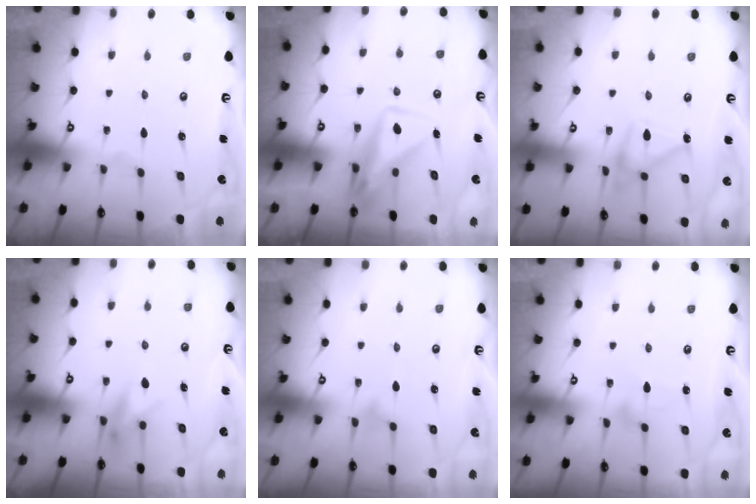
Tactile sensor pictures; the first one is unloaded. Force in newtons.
{"total": 10.8, "press": 10.8, "slide": 0.9}
{"total": 14.3, "press": 14.3, "slide": 0.2}
{"total": 6.5, "press": 6.5, "slide": 0.6}
{"total": 5.8, "press": 5.8, "slide": 0.4}
{"total": 7.6, "press": 7.5, "slide": 0.5}